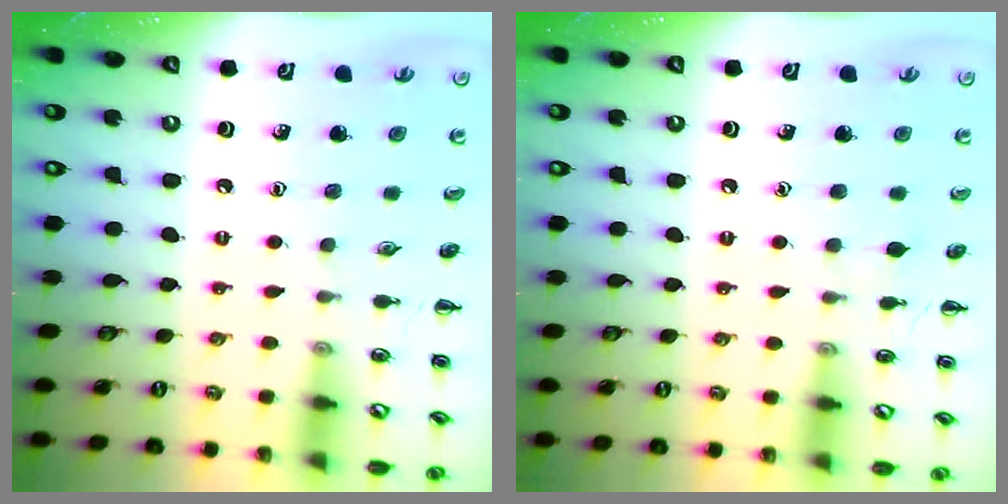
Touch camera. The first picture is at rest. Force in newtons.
{"total": 2.8, "press": 2.6, "slide": 0.8}